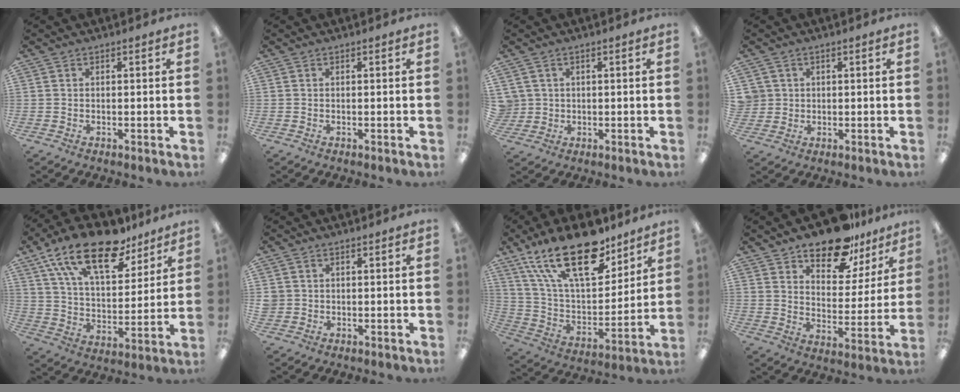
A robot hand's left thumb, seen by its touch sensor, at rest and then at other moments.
{"total": 0.0}
{"total": 2.7, "force": [0.8, 2.5, 0.0], "torque": [-0.008, 0.003, 0.014]}
{"total": 3.0, "force": [0.8, 2.9, -0.1], "torque": [-0.009, 0.004, 0.014]}
{"total": 21.7, "force": [14.9, 9.2, 12.8], "torque": [-0.225, -0.077, 0.261]}
{"total": 1.7, "force": [0.3, 1.7, 0.3], "torque": [-0.007, 0.002, 0.005]}
{"total": 25.3, "force": [15.9, 11.3, 16.1], "torque": [-0.302, -0.088, 0.273]}
{"total": 15.2, "force": [12.0, 6.9, 6.2], "torque": [-0.096, -0.080, 0.214]}